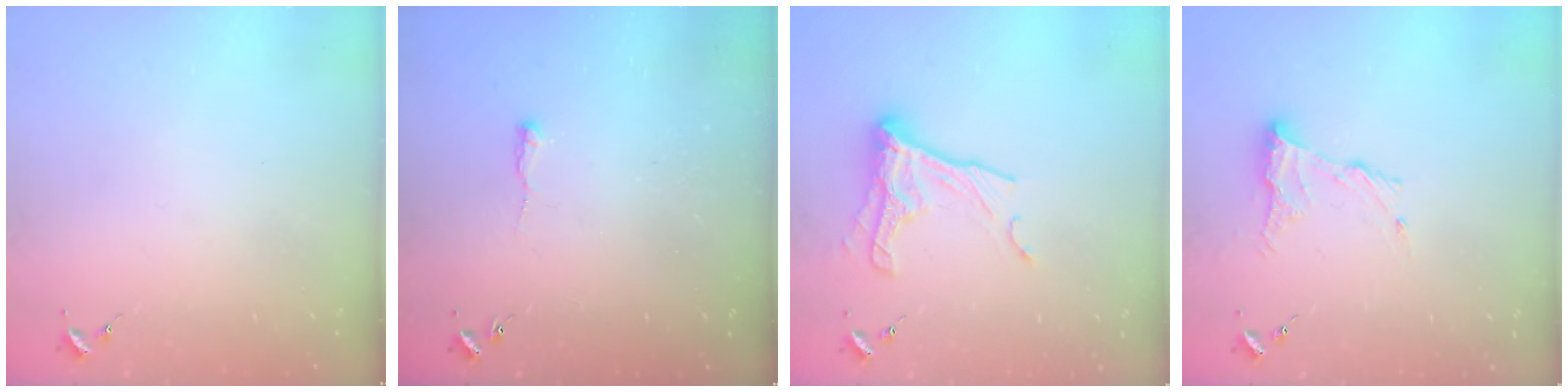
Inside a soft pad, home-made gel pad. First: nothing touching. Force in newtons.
{"total": 2.8, "press": 2.7, "slide": 0.6}
{"total": 14.7, "press": 14.6, "slide": 1.1}
{"total": 10.9, "press": 10.9, "slide": 0.6}